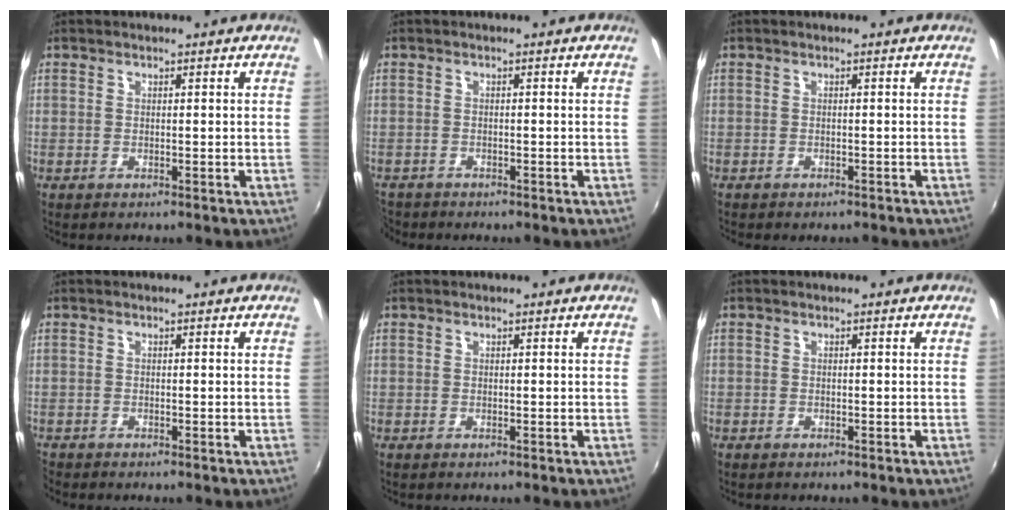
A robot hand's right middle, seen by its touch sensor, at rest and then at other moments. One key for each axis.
{"total": 3.6, "fx": -3.1, "fy": 1.8, "fz": 0.7, "tx": -0.029, "ty": -0.013, "tz": -0.059}
{"total": 1.3, "fx": -1.2, "fy": 0.4, "fz": 0.4, "tx": -0.013, "ty": -0.007, "tz": -0.016}
{"total": 1.0, "fx": -0.9, "fy": 0.4, "fz": -0.1, "tx": -0.003, "ty": -0.002, "tz": -0.019}
{"total": 0.0}
{"total": 0.8, "fx": -0.6, "fy": 0.5, "fz": 0.0, "tx": -0.003, "ty": 0.001, "tz": -0.012}